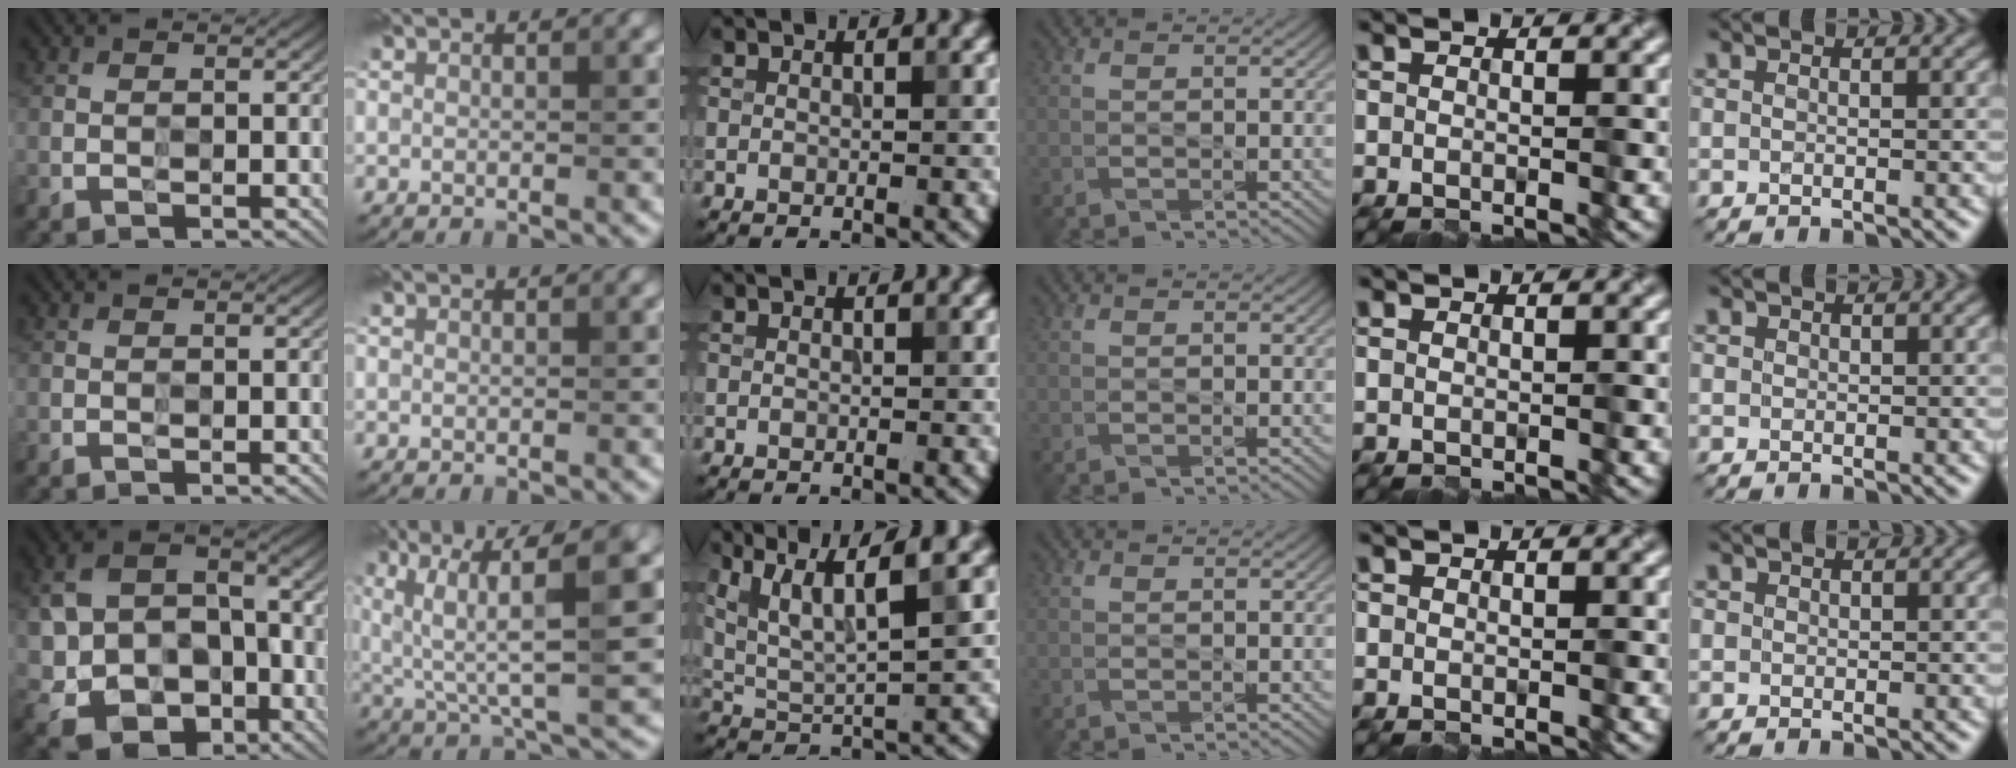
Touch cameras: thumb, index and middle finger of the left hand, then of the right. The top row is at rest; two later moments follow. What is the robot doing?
{"motion": "wipe", "object": "paper plate"}